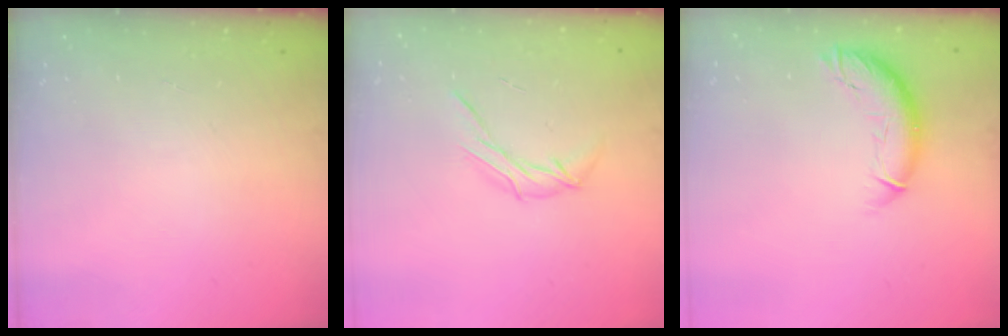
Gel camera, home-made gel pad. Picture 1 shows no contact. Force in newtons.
{"total": 6.6, "press": 6.6, "slide": 0.2}
{"total": 9.7, "press": 9.6, "slide": 0.9}